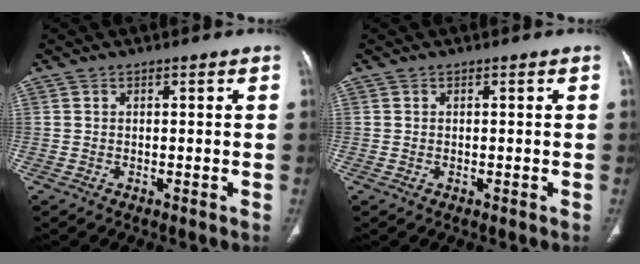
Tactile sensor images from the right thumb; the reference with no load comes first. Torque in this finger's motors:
{"motor_torque": [0.30, 0.57, -0.37, 0.01, -0.02]}